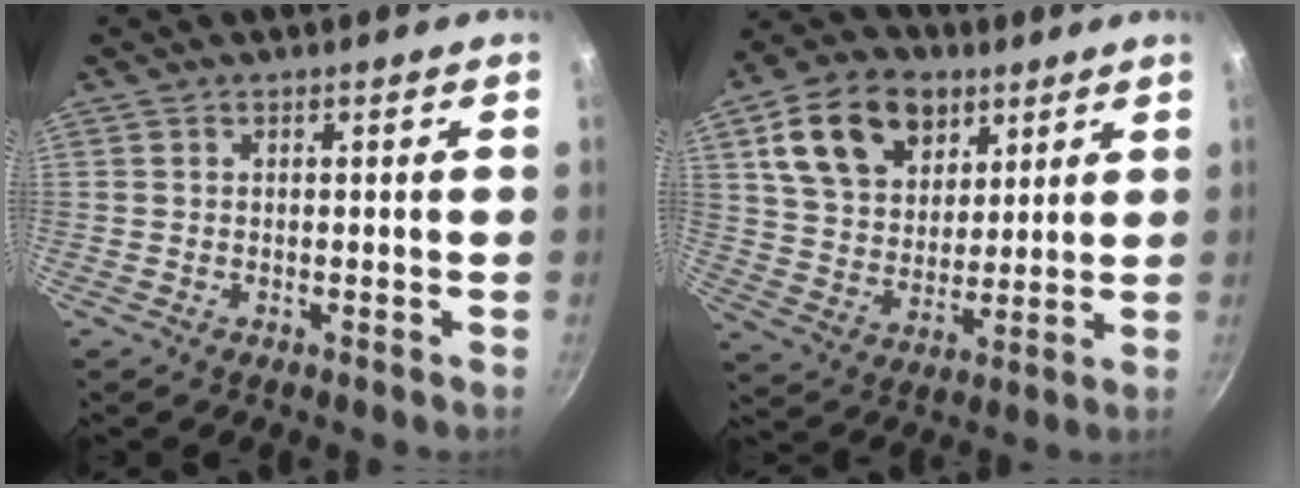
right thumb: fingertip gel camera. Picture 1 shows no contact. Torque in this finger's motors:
{"motor_torque": [-0.03, 0.36, 0.36, -0.06, 0.12]}